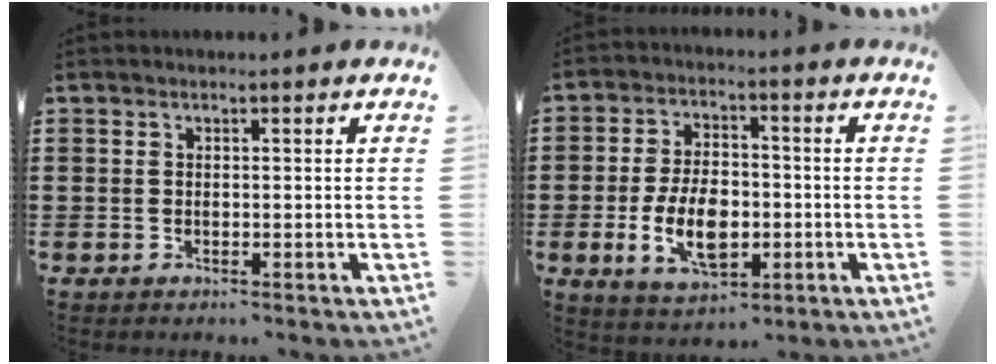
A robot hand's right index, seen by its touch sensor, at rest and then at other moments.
{"total": 9.5, "force": [-2.2, 5.4, 7.5], "torque": [-0.147, -0.004, -0.044]}